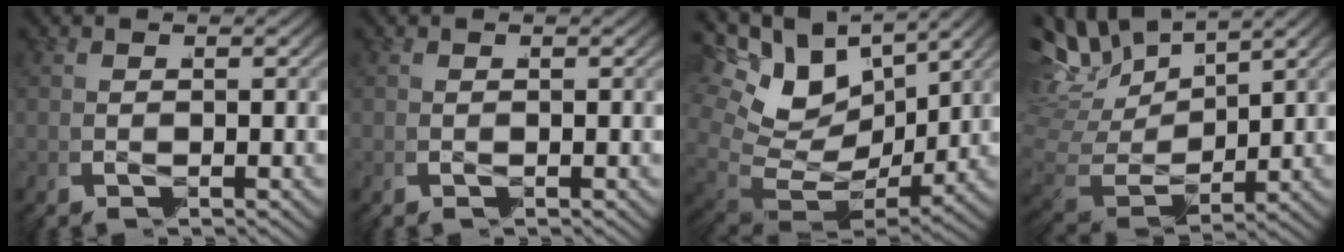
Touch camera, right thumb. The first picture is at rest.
{"total": 0.0}
{"total": 9.6, "force": [0.5, 7.5, 6.0], "torque": [-0.142, -0.040, 0.023]}
{"total": 7.3, "force": [3.1, 5.1, 4.3], "torque": [-0.115, -0.008, 0.056]}